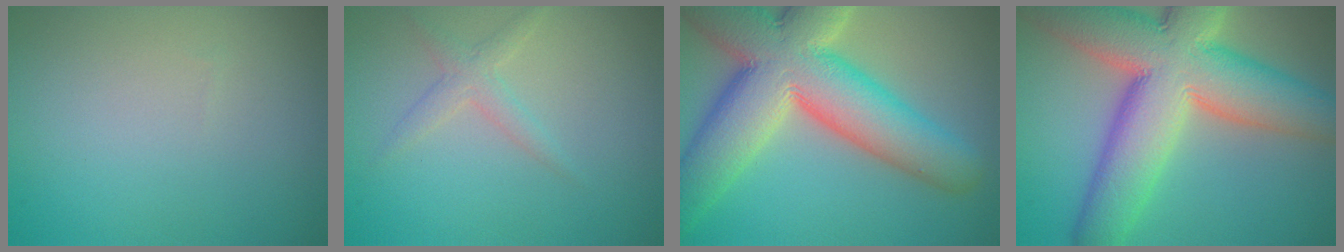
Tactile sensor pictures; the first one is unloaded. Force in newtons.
{"total": 1.7, "press": 1.7, "slide": 0.1}
{"total": 13.6, "press": 13.6, "slide": 0.8}
{"total": 13.2, "press": 13.1, "slide": 0.9}